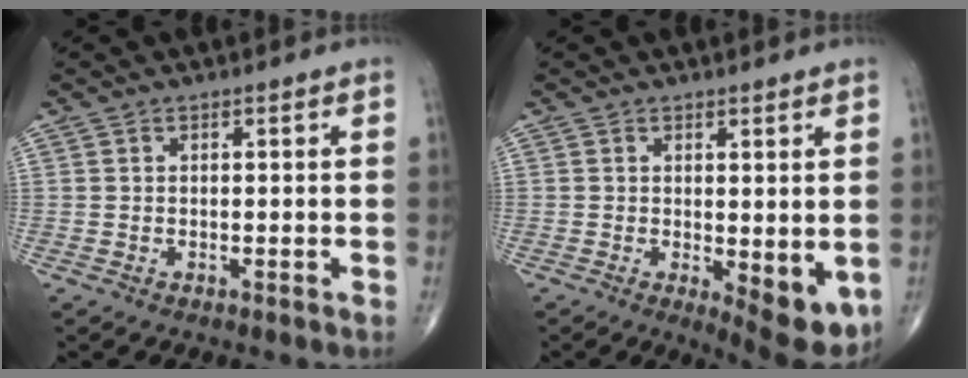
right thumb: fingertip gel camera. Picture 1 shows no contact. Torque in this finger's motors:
{"motor_torque": [-0.03, 0.47, 0.05, -0.05, 0.05]}